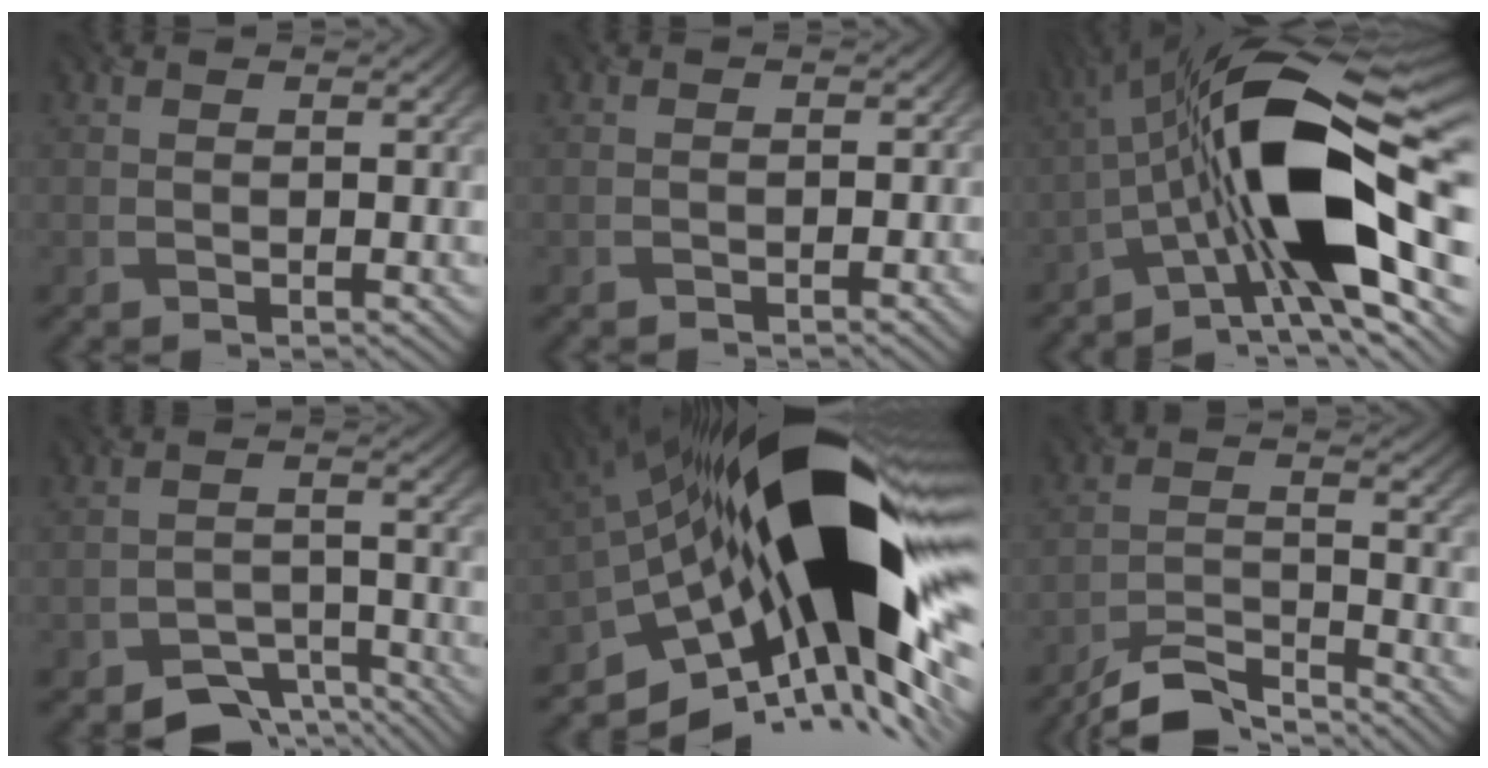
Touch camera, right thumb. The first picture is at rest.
{"total": 0.9, "force": [-0.8, 0.3, 0.2], "torque": [-0.001, -0.001, -0.014]}
{"total": 20.0, "force": [-3.7, 7.3, 18.3], "torque": [-0.312, 0.026, -0.081]}
{"total": 5.6, "force": [-4.4, 2.7, 2.3], "torque": [-0.033, -0.006, -0.077]}
{"total": 20.1, "force": [-1.8, 8.1, 18.2], "torque": [-0.293, 0.001, -0.059]}
{"total": 7.2, "force": [-6.4, 1.2, 3.1], "torque": [-0.060, -0.004, -0.125]}